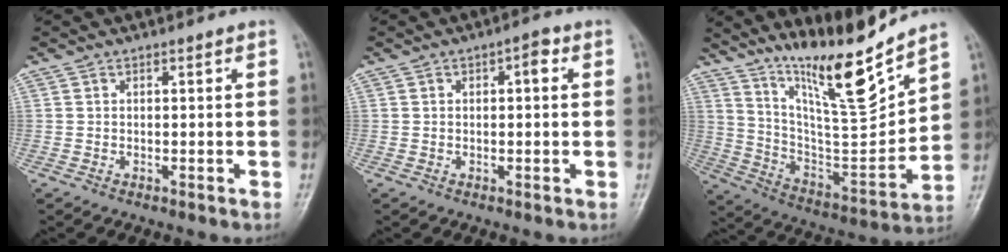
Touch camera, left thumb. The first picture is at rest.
{"total": 2.6, "force": [0.6, 1.3, 2.2], "torque": [-0.024, 0.011, 0.002]}
{"total": 17.6, "force": [13.9, 1.7, 10.7], "torque": [-0.151, -0.098, 0.256]}